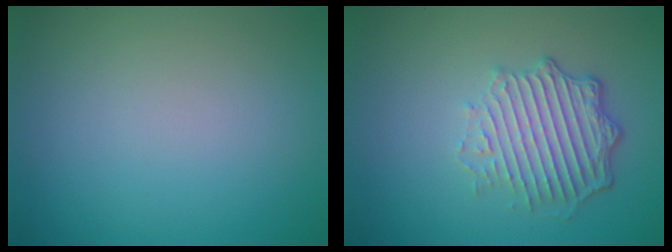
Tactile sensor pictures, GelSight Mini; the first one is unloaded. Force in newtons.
{"total": 4.9, "press": 3.7, "slide": 3.2}